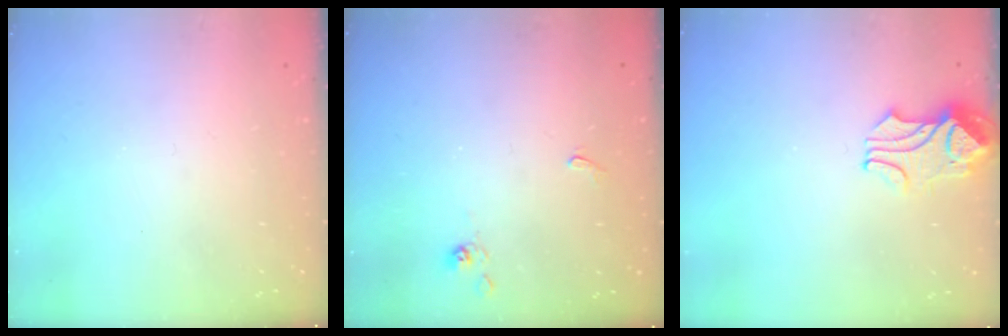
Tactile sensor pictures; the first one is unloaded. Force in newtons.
{"total": 2.6, "press": 2.6, "slide": 0.4}
{"total": 2.1, "press": 2.0, "slide": 0.7}